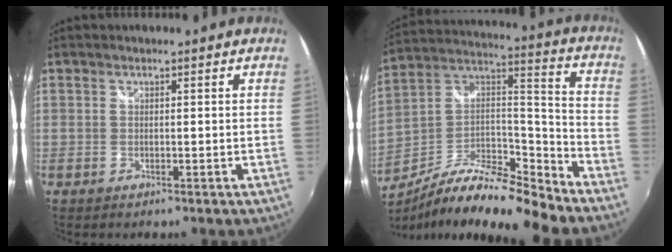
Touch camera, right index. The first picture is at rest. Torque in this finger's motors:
{"motor_torque": [0.17, -0.16, 0.17, 0.06]}